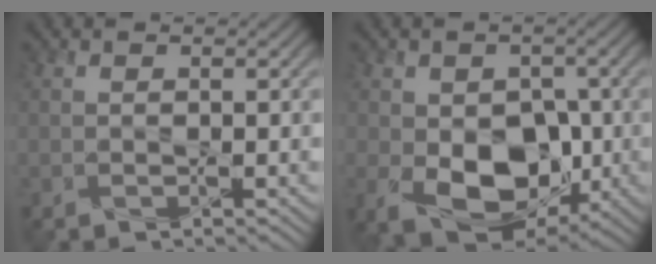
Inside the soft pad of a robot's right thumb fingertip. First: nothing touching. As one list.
[{"total": 10.9, "force": [-2.1, 7.6, 7.5], "torque": [-0.130, -0.033, -0.030]}]